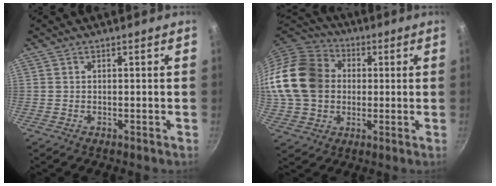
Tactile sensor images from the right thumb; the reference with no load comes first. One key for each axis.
{"total": 19.8, "fx": 1.4, "fy": 16.3, "fz": 11.3, "tx": -0.206, "ty": 0.035, "tz": 0.020}